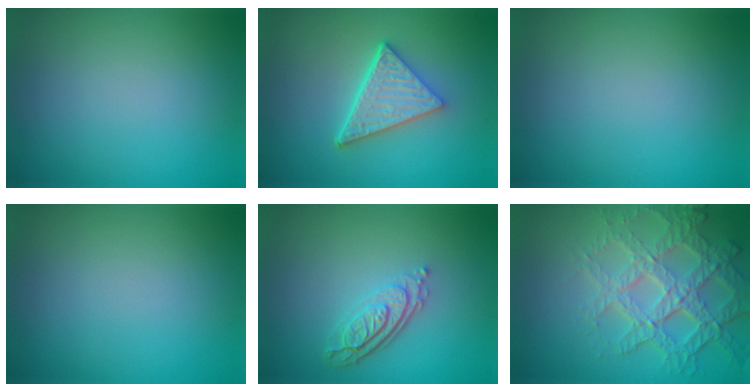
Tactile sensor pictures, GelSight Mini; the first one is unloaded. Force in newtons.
{"total": 4.9, "press": 3.7, "slide": 3.3}
{"total": 0.0}
{"total": 0.0}
{"total": 3.7, "press": 2.7, "slide": 2.6}
{"total": 6.9, "press": 5.0, "slide": 4.8}